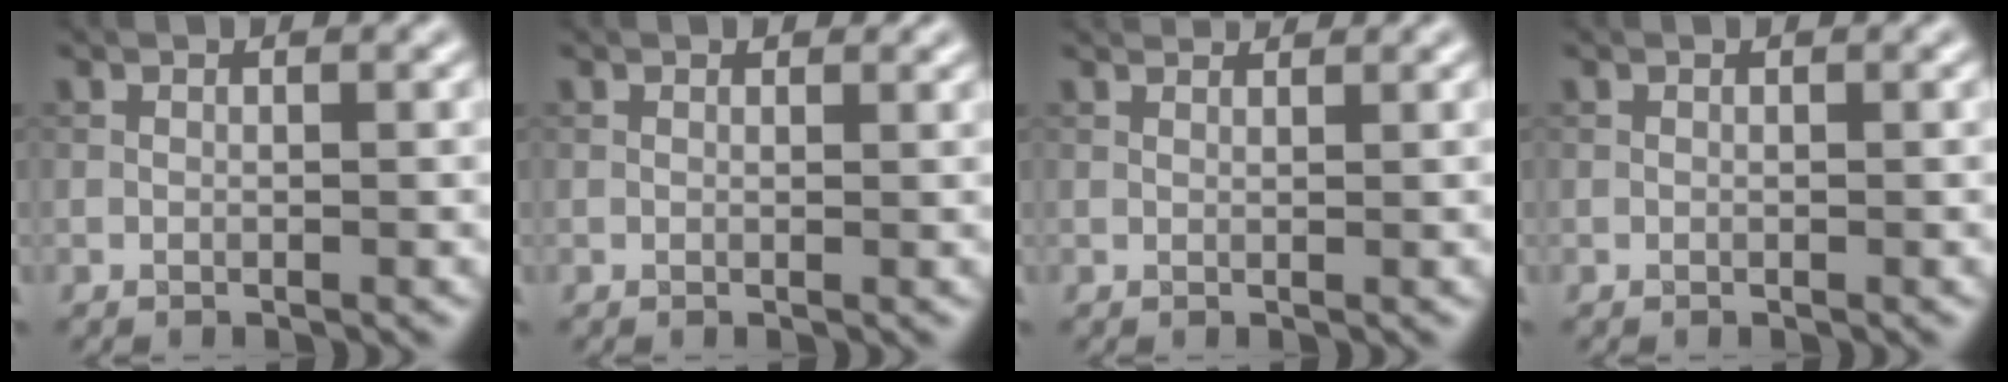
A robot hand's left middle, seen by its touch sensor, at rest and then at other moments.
{"total": 0.7, "force": [0.6, 0.3, 0.2], "torque": [-0.004, -0.002, 0.008]}
{"total": 2.4, "force": [2.2, 0.4, 0.9], "torque": [-0.017, -0.004, 0.022]}
{"total": 0.0}